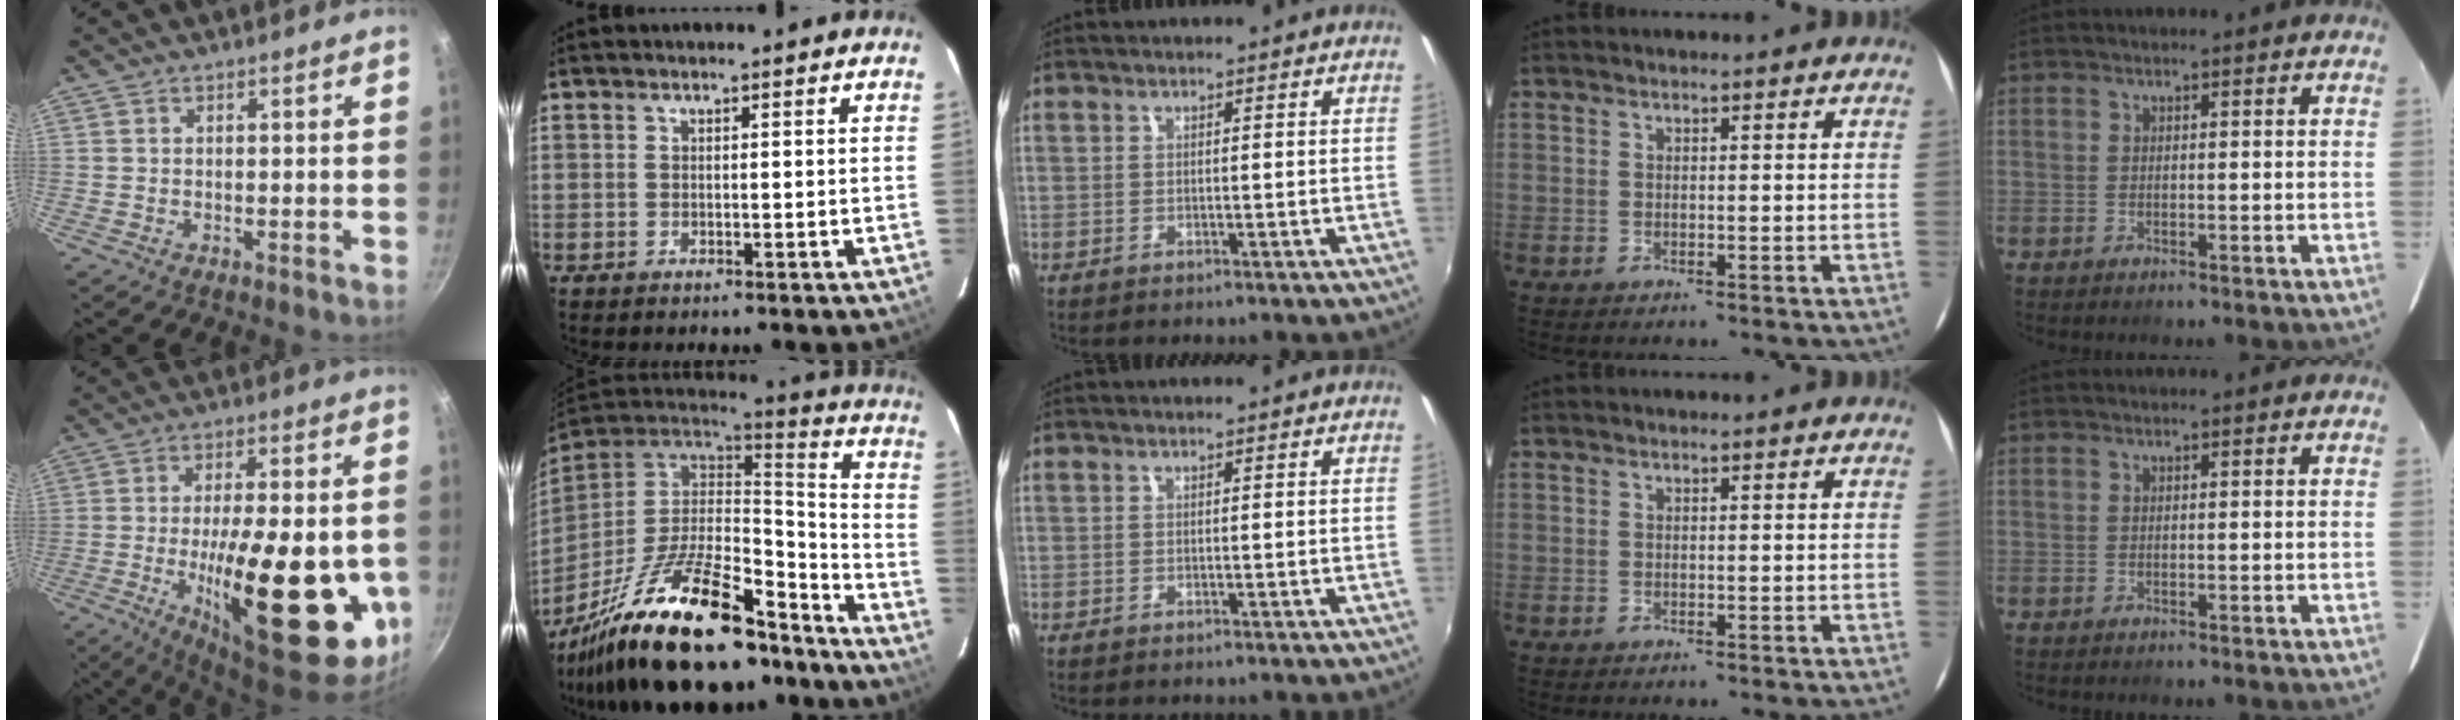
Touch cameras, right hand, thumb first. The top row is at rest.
{"thumb": {"total": 27.5, "force": [-5.8, 9.9, 25.0], "torque": [-0.347, -0.008, -0.072]}, "index": {"total": 32.3, "force": [-22.6, 11.6, 20.0], "torque": [-0.367, -0.021, -0.344]}}